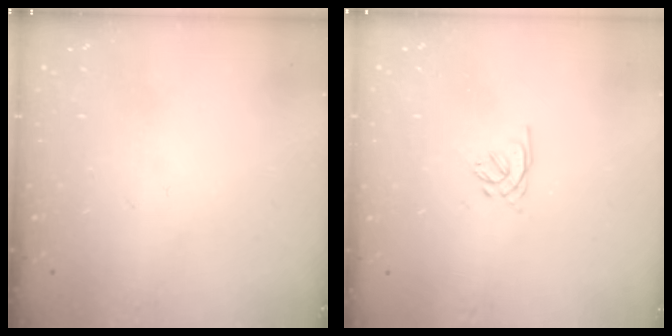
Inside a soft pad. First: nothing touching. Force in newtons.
{"total": 1.6, "press": 1.5, "slide": 0.5}